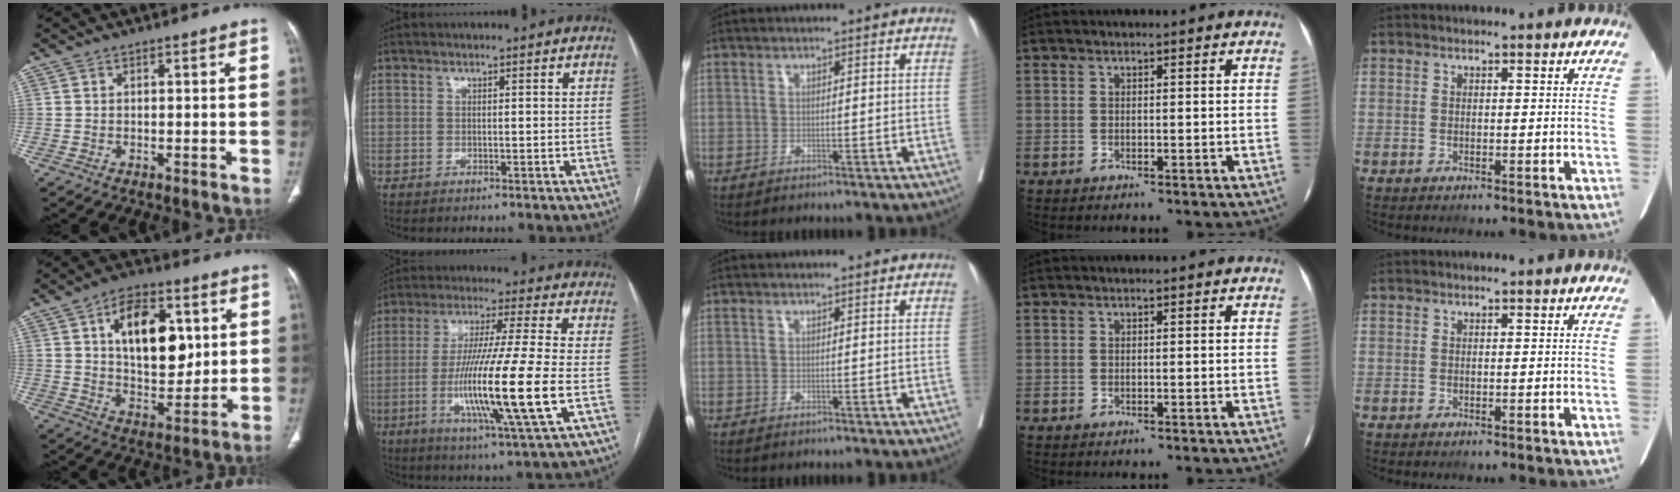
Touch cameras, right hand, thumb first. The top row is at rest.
{"thumb": {"total": 16.6, "force": [4.7, 9.6, 12.7], "torque": [-0.153, -0.023, 0.079]}, "index": {"total": 16.8, "force": [-3.5, -0.7, 16.4], "torque": [-0.316, -0.022, -0.070]}}